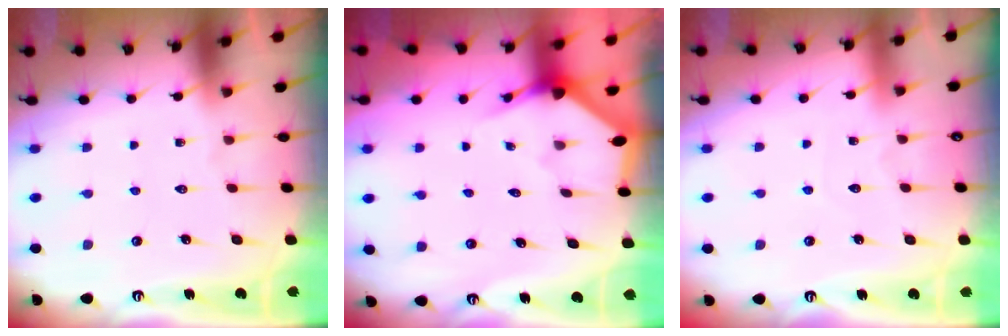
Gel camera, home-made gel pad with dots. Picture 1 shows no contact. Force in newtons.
{"total": 2.9, "press": 2.9, "slide": 0.2}
{"total": 2.9, "press": 2.9, "slide": 0.3}